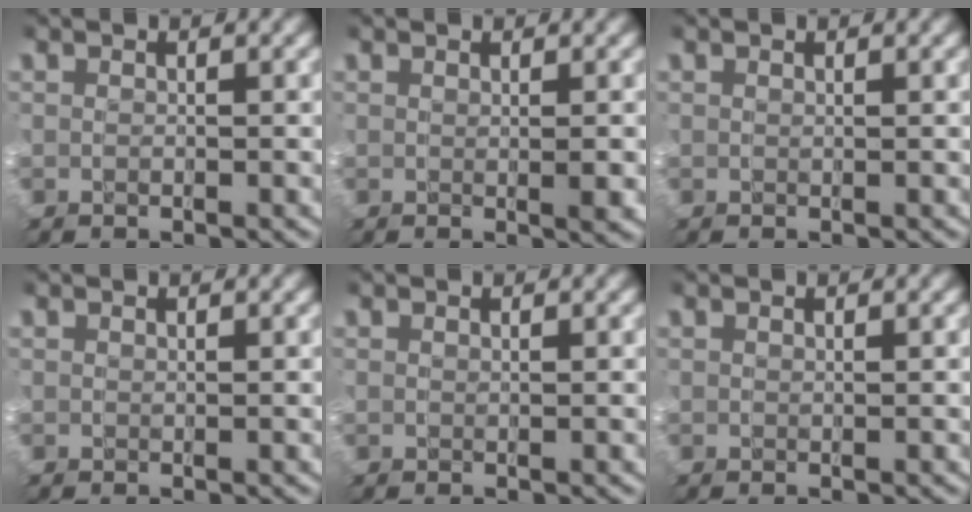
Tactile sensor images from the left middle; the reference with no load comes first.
{"total": 0.6, "force": [0.3, -0.1, 0.6], "torque": [-0.004, -0.004, 0.006]}
{"total": 0.0}
{"total": 0.0}
{"total": 0.0}
{"total": 0.0}